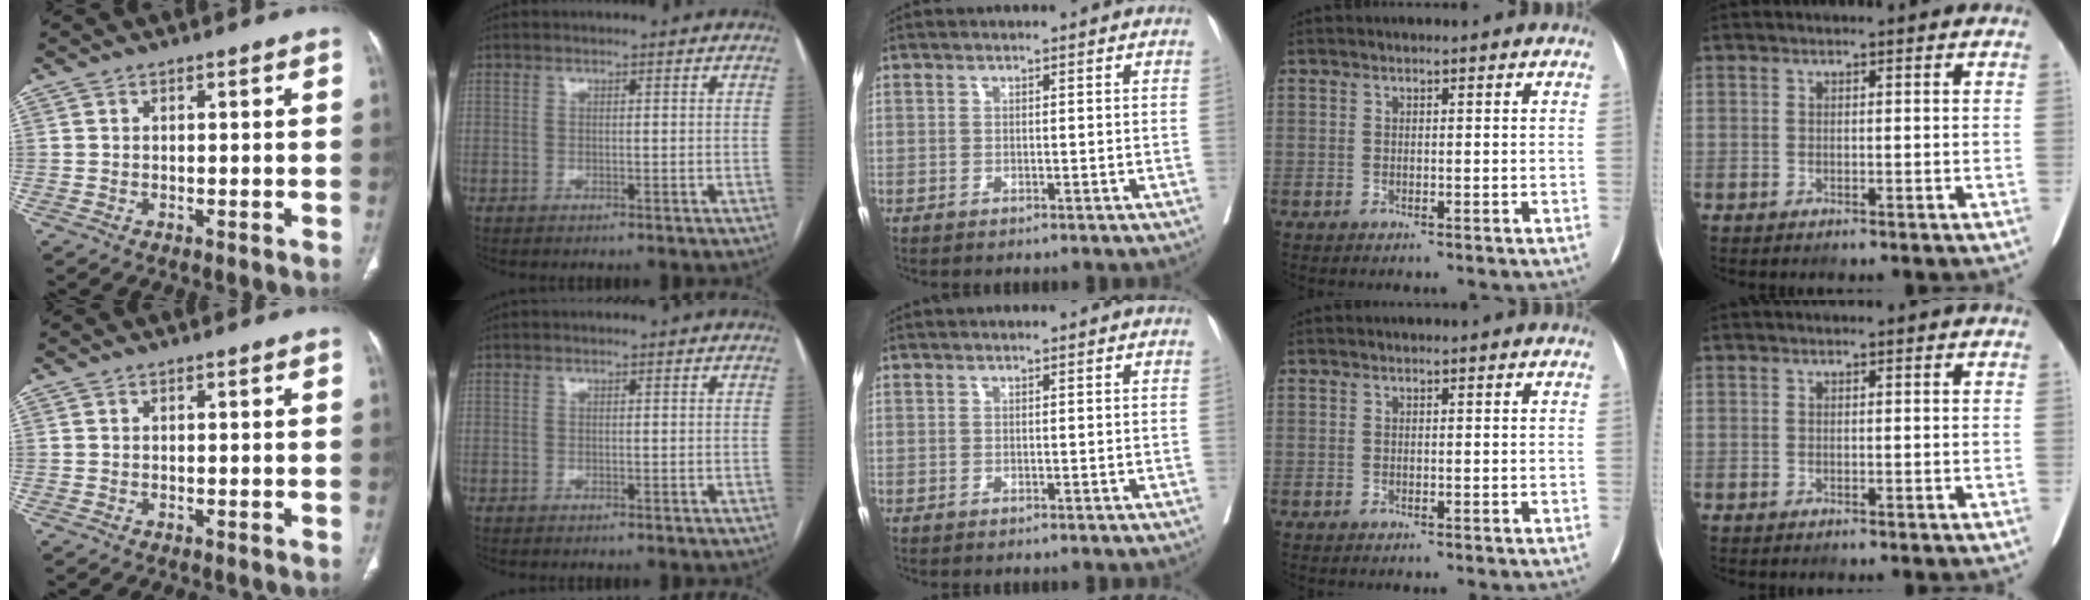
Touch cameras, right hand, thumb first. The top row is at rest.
{}